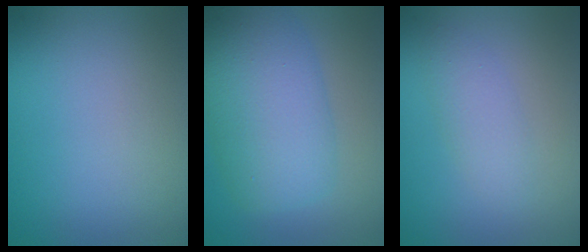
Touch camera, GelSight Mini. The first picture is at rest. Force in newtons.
{"total": 8.0, "press": 8.0, "slide": 0.2}
{"total": 2.1, "press": 2.1, "slide": 0.1}